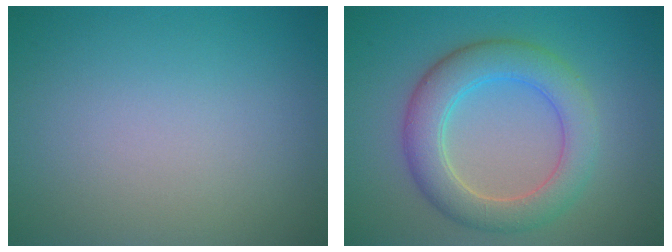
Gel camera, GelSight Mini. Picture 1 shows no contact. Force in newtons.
{"total": 5.6, "press": 5.6, "slide": 0.3}